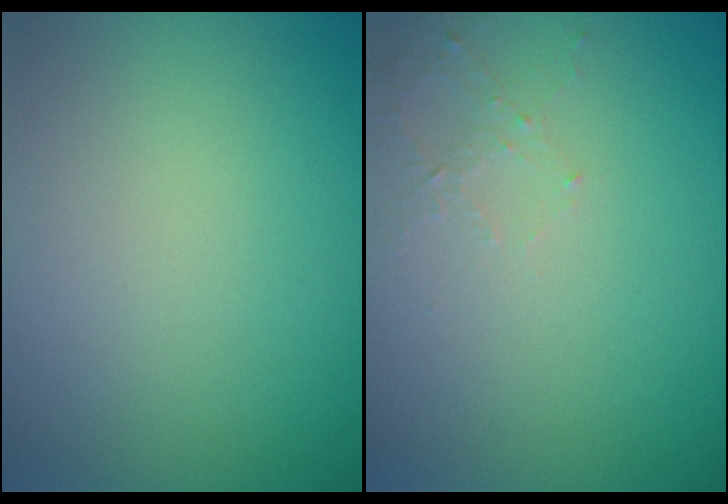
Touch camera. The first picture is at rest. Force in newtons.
{"total": 1.3, "press": 1.3, "slide": 0.4}